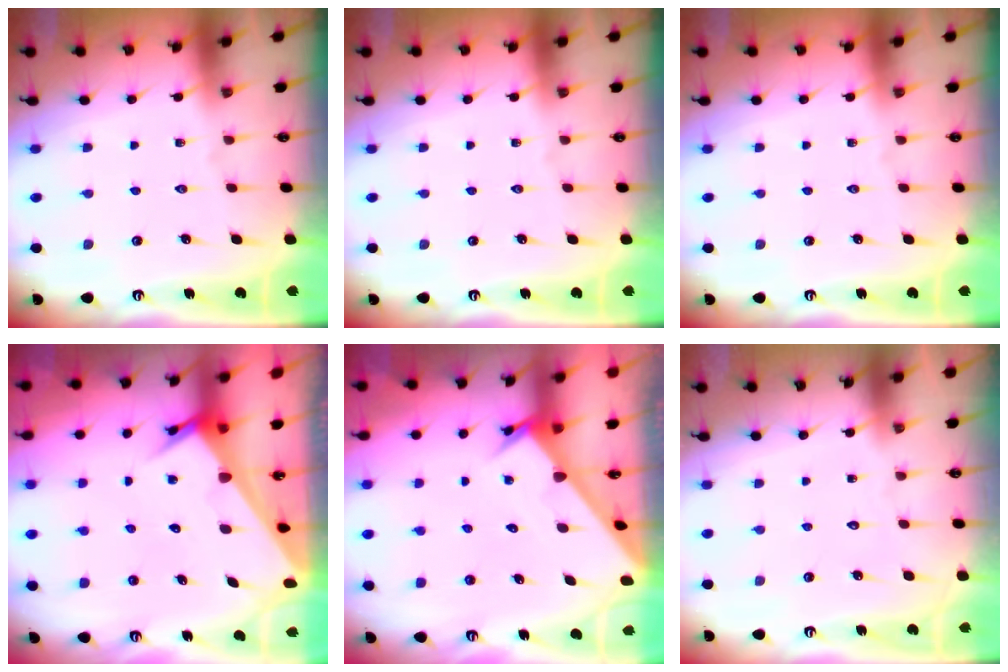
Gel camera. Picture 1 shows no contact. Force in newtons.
{"total": 0.0}
{"total": 0.0}
{"total": 3.7, "press": 3.7, "slide": 0.2}
{"total": 2.9, "press": 2.9, "slide": 0.1}
{"total": 1.6, "press": 1.5, "slide": 0.1}